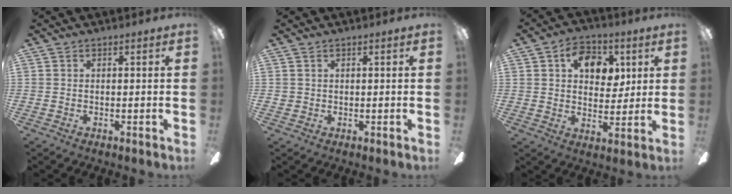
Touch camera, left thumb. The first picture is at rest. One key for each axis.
{"total": 1.1, "fx": 0.6, "fy": 0.9, "fz": 0.1, "tx": -0.003, "ty": 0.001, "tz": 0.010}
{"total": 10.1, "fx": 4.0, "fy": 7.2, "fz": 5.9, "tx": -0.073, "ty": 0.003, "tz": 0.067}